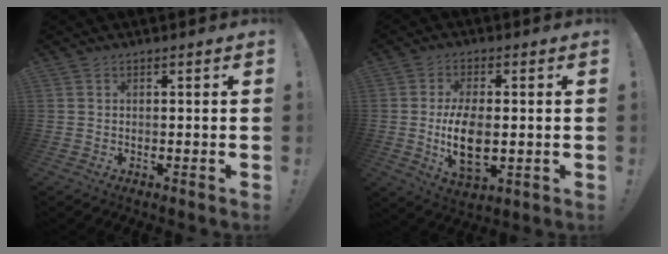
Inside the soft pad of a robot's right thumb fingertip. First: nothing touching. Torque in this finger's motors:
{"motor_torque": [0.26, 0.65, 0.16, 0.03, 0.36]}